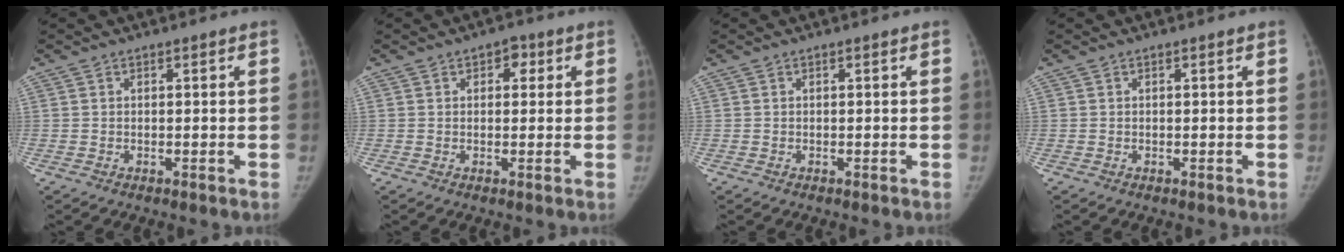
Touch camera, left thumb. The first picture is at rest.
{"total": 3.1, "force": [1.2, 2.1, 2.0], "torque": [-0.006, 0.001, 0.011]}
{"total": 0.0}
{"total": 0.0}